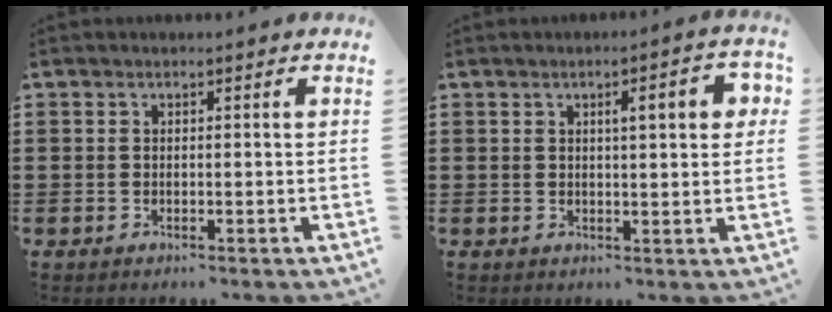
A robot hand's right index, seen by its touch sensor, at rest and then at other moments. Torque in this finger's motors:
{"motor_torque": [0.47, -0.05, 0.48, 0.09]}